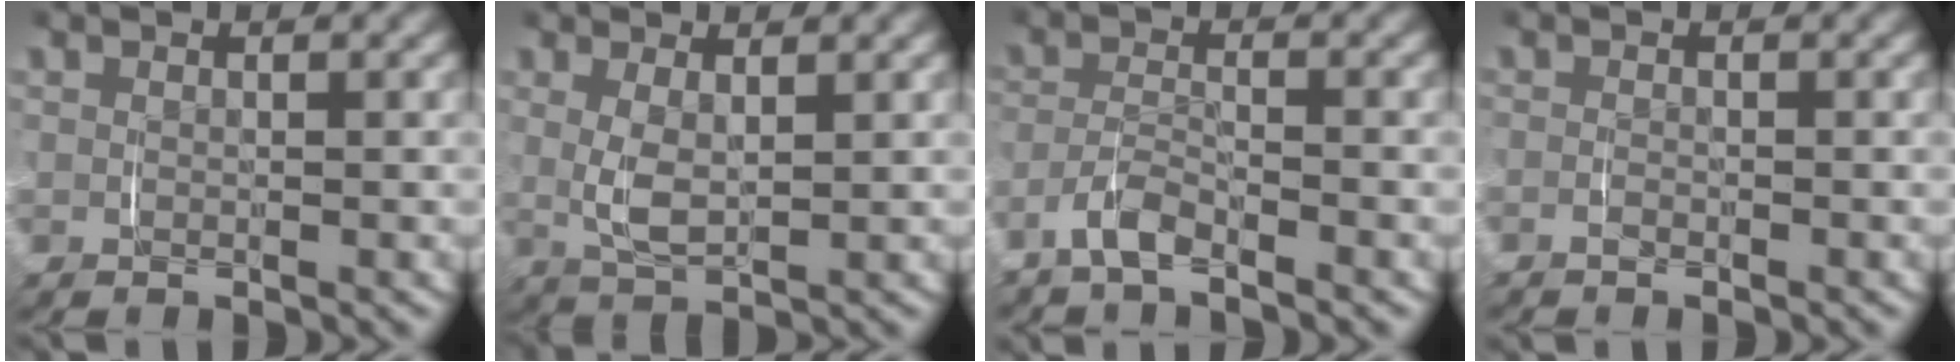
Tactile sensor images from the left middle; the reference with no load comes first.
{"total": 3.2, "force": [0.4, 1.5, 2.7], "torque": [-0.067, -0.011, 0.013]}
{"total": 2.7, "force": [-2.7, -0.1, 0.7], "torque": [-0.020, 0.001, -0.054]}
{"total": 1.1, "force": [-1.0, -0.2, -0.2], "torque": [-0.002, -0.004, -0.020]}